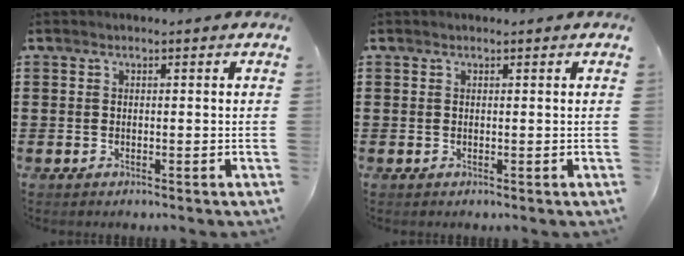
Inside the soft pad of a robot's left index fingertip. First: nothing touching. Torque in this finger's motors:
{"motor_torque": [0.09, -0.03, -0.03, 0.01]}